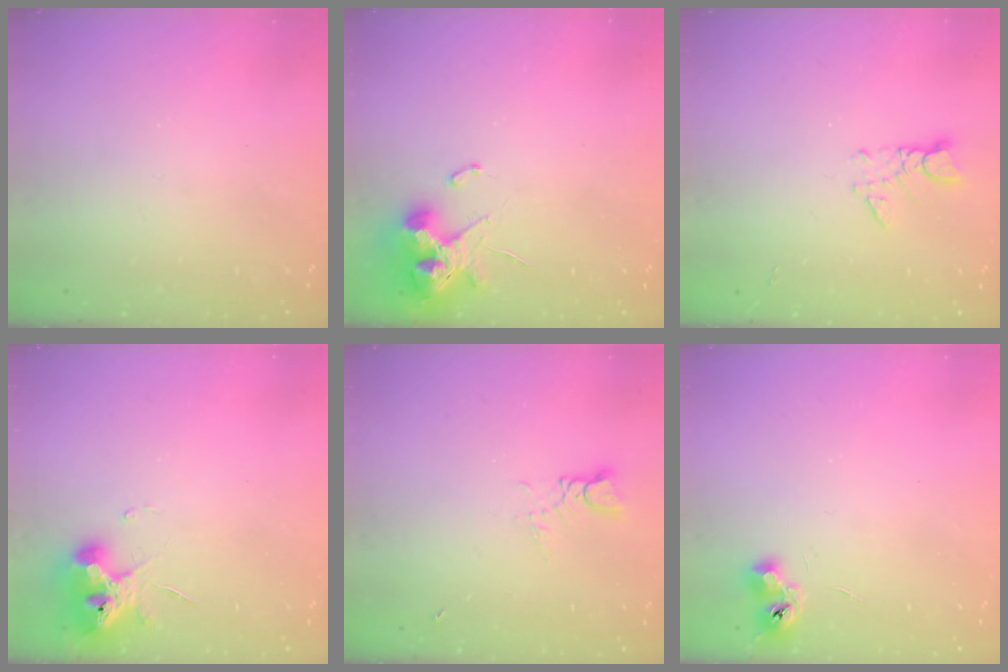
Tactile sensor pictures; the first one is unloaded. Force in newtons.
{"total": 9.9, "press": 9.8, "slide": 1.1}
{"total": 3.1, "press": 3.1, "slide": 0.2}
{"total": 12.5, "press": 12.4, "slide": 2.0}
{"total": 2.9, "press": 2.9, "slide": 0.3}
{"total": 6.5, "press": 6.4, "slide": 0.9}